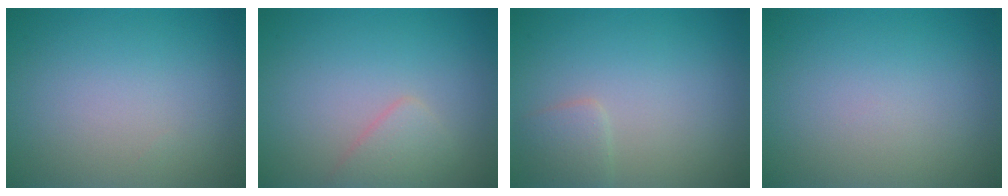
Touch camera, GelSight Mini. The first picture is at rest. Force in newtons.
{"total": 1.8, "press": 1.8, "slide": 0.1}
{"total": 1.4, "press": 1.4, "slide": 0.0}
{"total": 0.0}